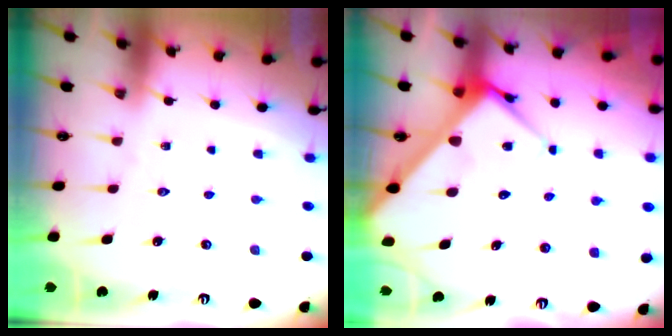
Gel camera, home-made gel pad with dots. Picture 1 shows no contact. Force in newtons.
{"total": 7.3, "press": 7.3, "slide": 0.7}